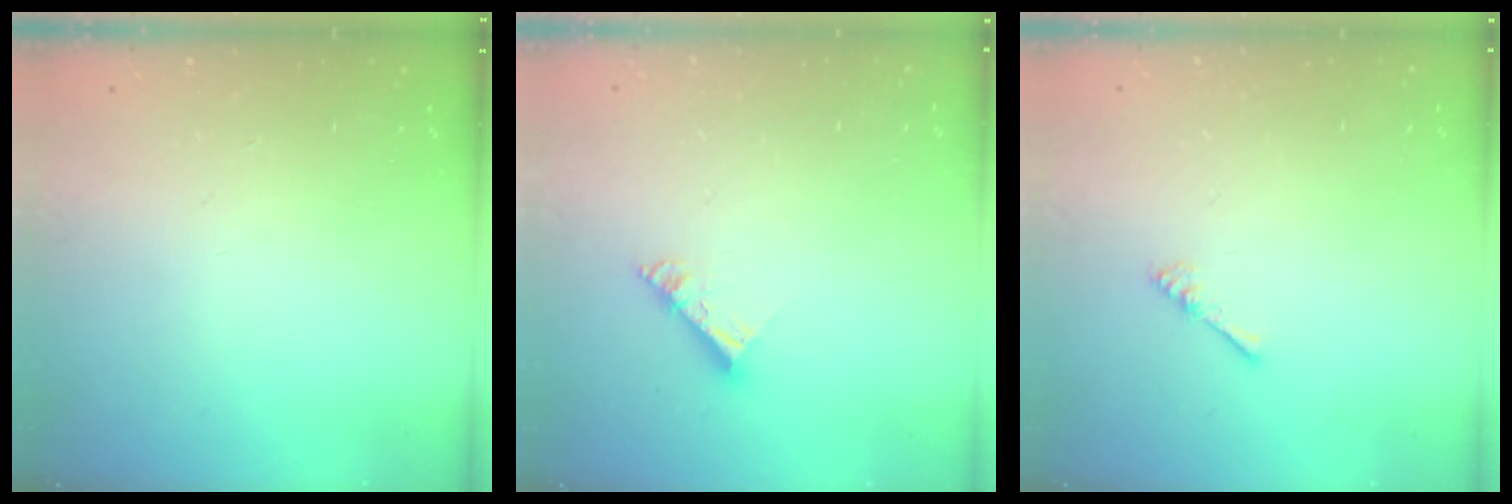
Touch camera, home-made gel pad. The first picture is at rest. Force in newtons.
{"total": 6.6, "press": 6.5, "slide": 0.7}
{"total": 2.4, "press": 2.4, "slide": 0.5}